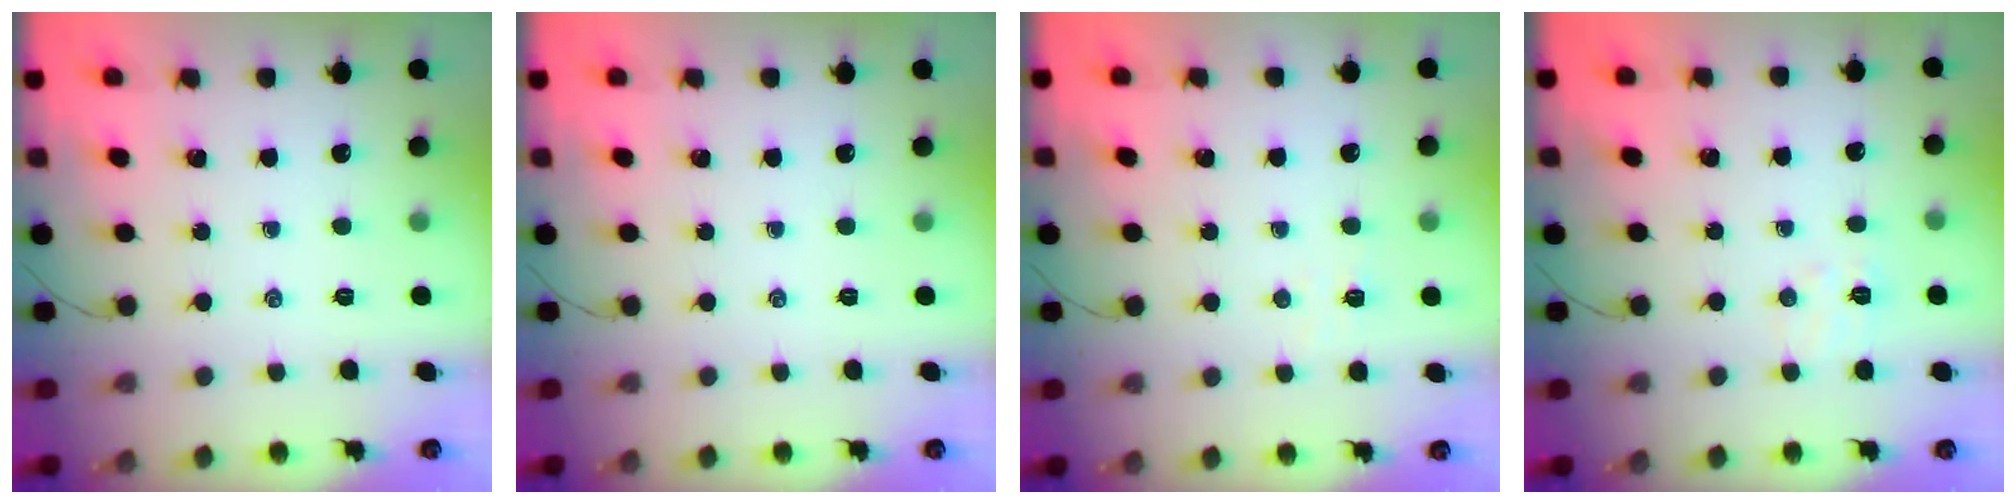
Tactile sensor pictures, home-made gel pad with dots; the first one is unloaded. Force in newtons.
{"total": 0.0}
{"total": 3.1, "press": 2.9, "slide": 0.9}
{"total": 4.5, "press": 4.4, "slide": 1.2}